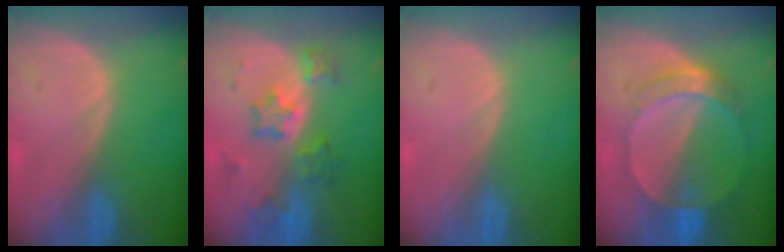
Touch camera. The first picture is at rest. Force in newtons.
{"total": 6.5, "press": 6.4, "slide": 0.7}
{"total": 0.0}
{"total": 7.3, "press": 6.4, "slide": 3.6}